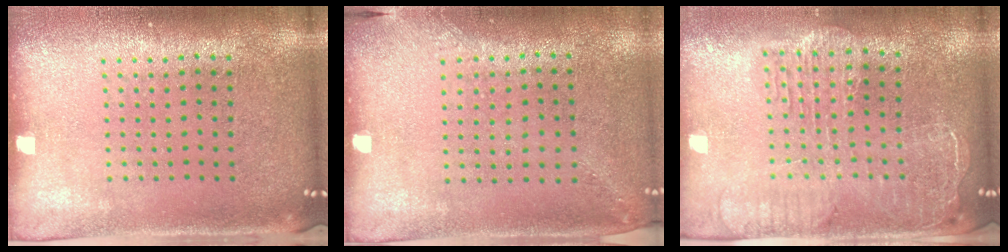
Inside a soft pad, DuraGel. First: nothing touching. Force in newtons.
{"total": 1.3, "press": 1.0, "slide": 0.8}
{"total": 2.5, "press": 2.2, "slide": 1.2}